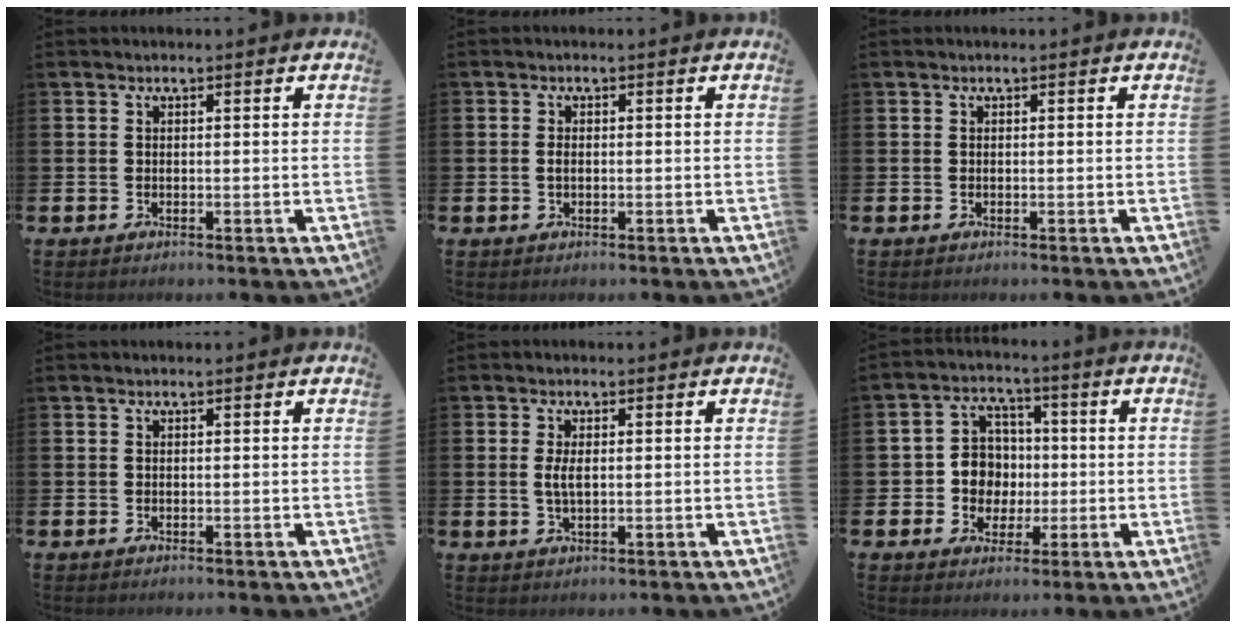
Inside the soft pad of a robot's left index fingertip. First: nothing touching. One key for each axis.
{"total": 0.8, "fx": 0.0, "fy": 0.6, "fz": 0.6, "tx": 0.004, "ty": -0.001, "tz": -0.004}
{"total": 0.0}
{"total": 0.0}
{"total": 3.2, "fx": 0.5, "fy": 1.2, "fz": 2.9, "tx": -0.056, "ty": 0.005, "tz": 0.006}
{"total": 6.5, "fx": 0.3, "fy": 6.1, "fz": 2.2, "tx": -0.056, "ty": 0.012, "tz": 0.001}